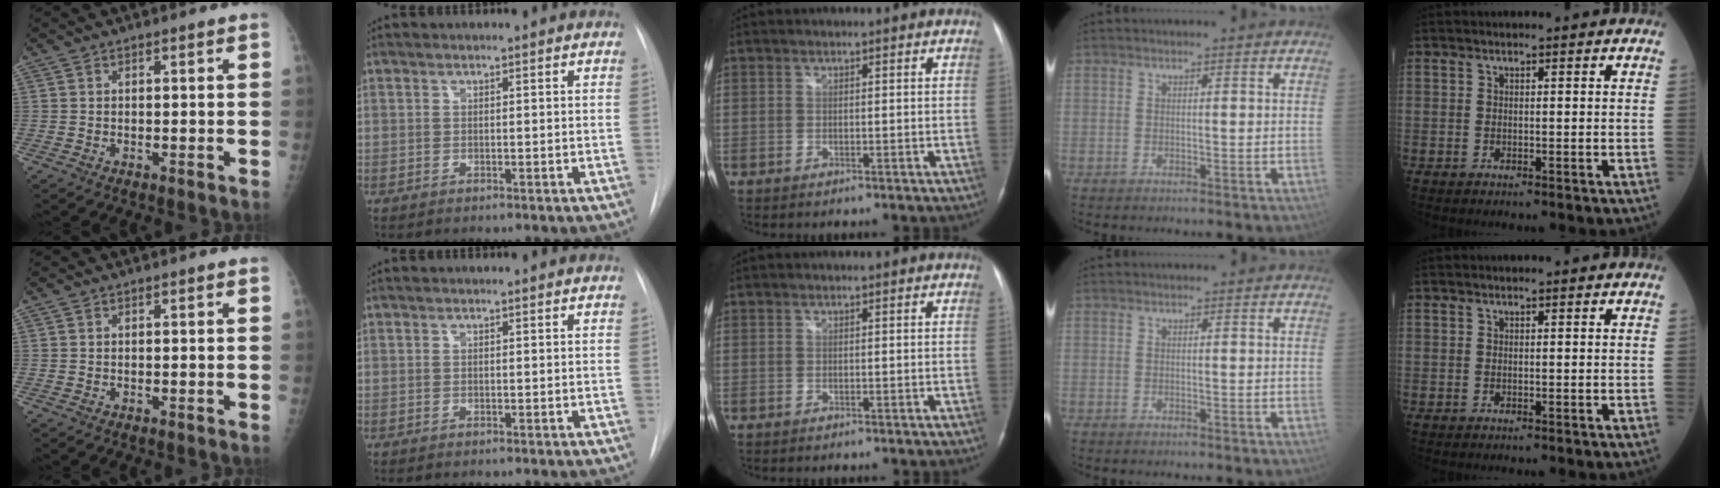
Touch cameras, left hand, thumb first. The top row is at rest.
{}